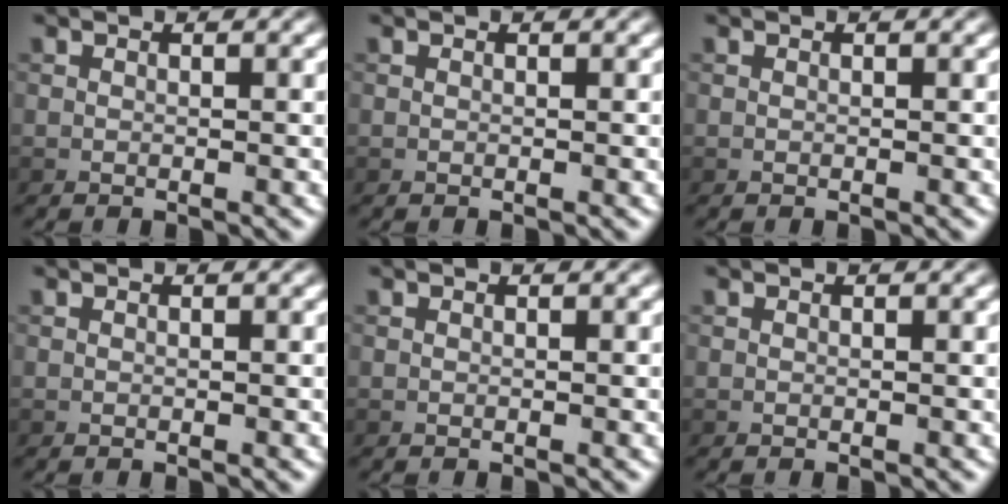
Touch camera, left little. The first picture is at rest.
{"total": 0.0}
{"total": 0.0}
{"total": 0.0}
{"total": 0.0}
{"total": 0.0}